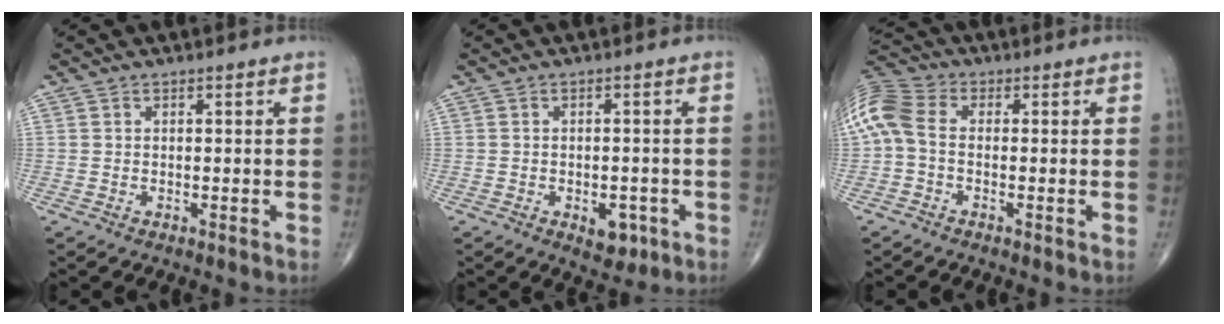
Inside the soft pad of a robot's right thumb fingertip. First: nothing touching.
{"total": 4.2, "force": [-1.7, 2.6, 2.9], "torque": [-0.021, 0.006, -0.015]}
{"total": 9.3, "force": [-0.2, 6.4, 6.8], "torque": [-0.153, 0.026, -0.017]}